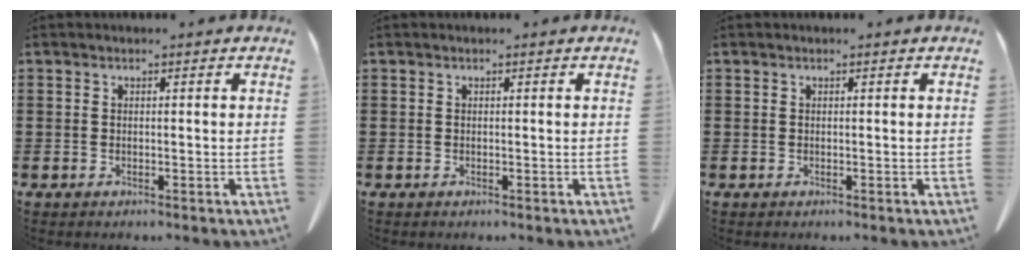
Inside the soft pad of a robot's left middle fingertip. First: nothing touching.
{"total": 0.0}
{"total": 0.0}